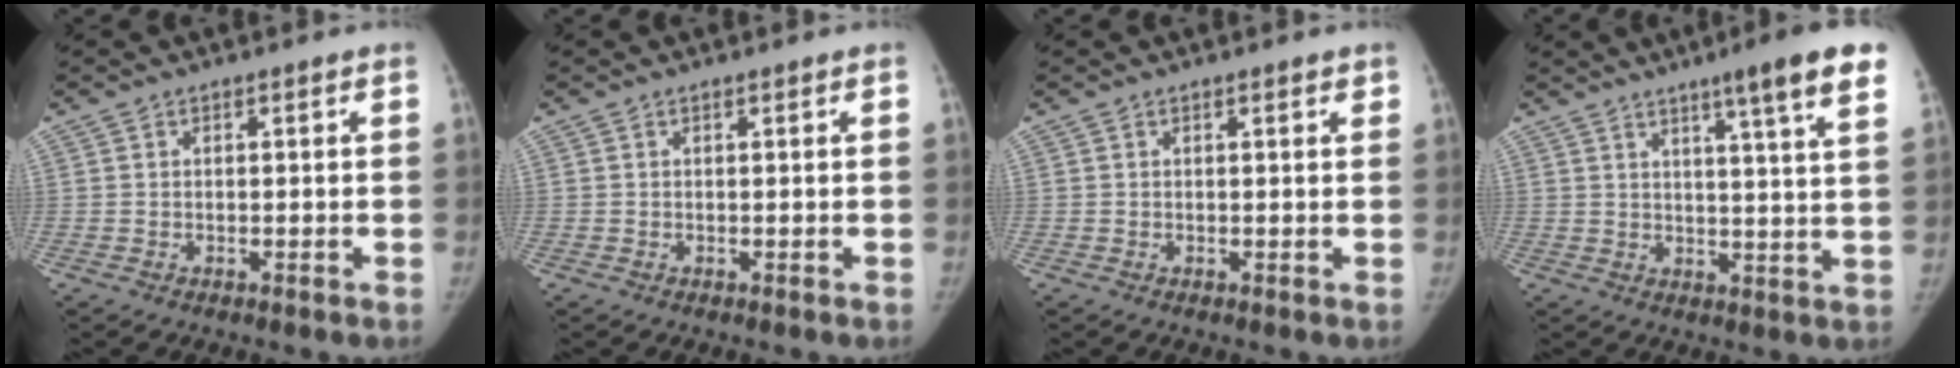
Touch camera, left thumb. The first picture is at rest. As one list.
[{"total": 0.0}, {"total": 1.1, "force": [0.7, 0.3, 0.8], "torque": [-0.005, 0.001, 0.007]}, {"total": 12.6, "force": [8.0, 0.5, 9.7], "torque": [-0.123, -0.030, 0.094]}]